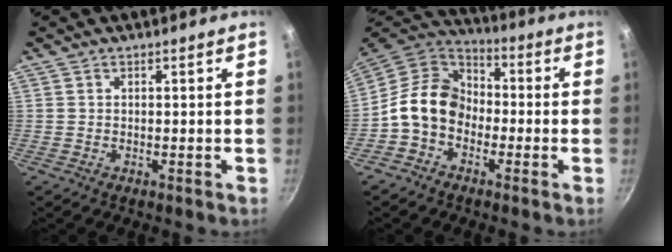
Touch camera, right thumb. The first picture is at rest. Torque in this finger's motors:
{"motor_torque": [1.73, 1.69, 1.22, -1.10, 0.41]}